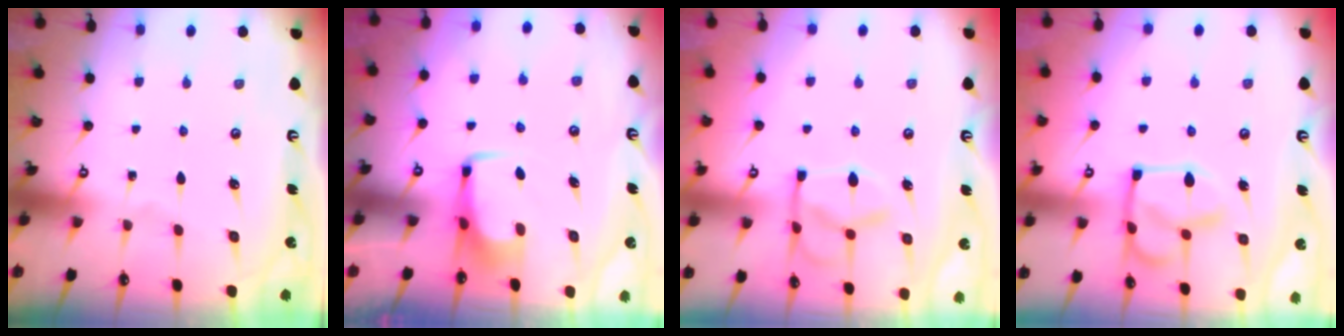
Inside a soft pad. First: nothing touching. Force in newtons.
{"total": 2.9, "press": 2.8, "slide": 0.4}
{"total": 8.4, "press": 8.4, "slide": 0.8}
{"total": 6.8, "press": 6.8, "slide": 0.5}